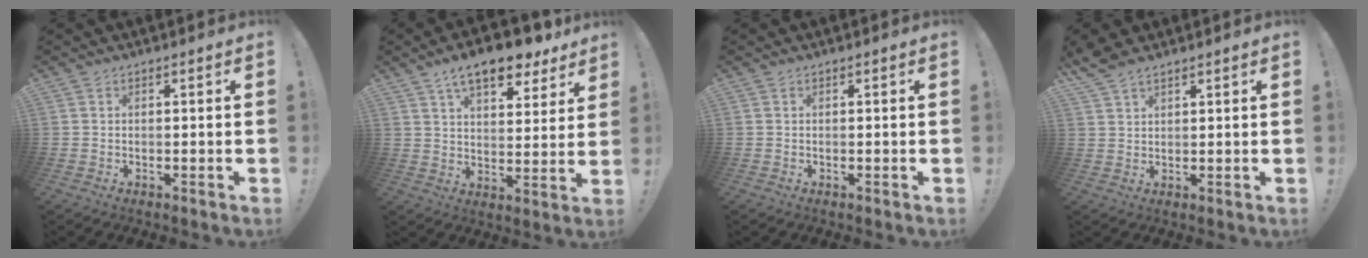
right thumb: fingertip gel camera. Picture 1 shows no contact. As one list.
[{"total": 13.7, "force": [9.6, 5.3, 8.3], "torque": [-0.124, -0.057, 0.165]}, {"total": 0.0}, {"total": 4.9, "force": [4.1, 1.6, 2.2], "torque": [-0.044, -0.019, 0.080]}]